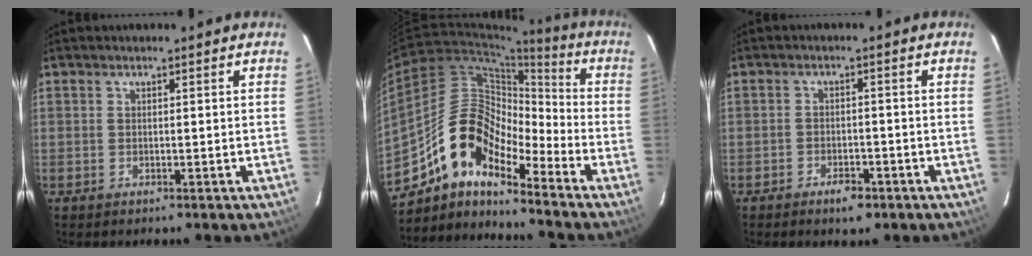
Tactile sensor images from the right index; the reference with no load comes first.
{"total": 14.2, "force": [-10.4, 5.5, 7.9], "torque": [-0.133, 0.013, -0.209]}
{"total": 4.2, "force": [-2.9, 2.0, 2.2], "torque": [-0.052, 0.002, -0.043]}